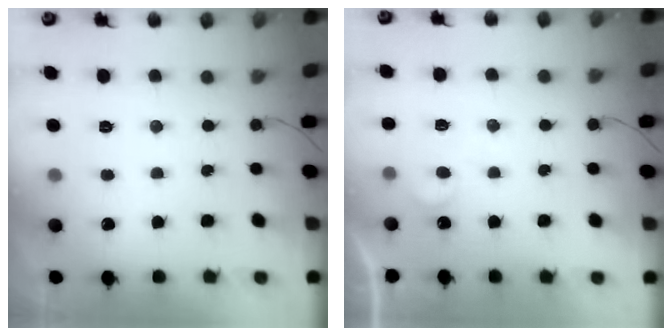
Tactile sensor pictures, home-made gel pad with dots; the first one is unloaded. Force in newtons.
{"total": 5.6, "press": 5.6, "slide": 0.5}